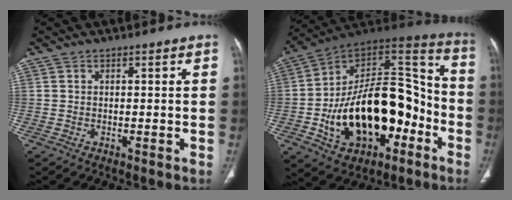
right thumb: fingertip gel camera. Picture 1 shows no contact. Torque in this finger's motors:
{"motor_torque": [2.51, 2.50, 1.62, -1.15, 0.44]}